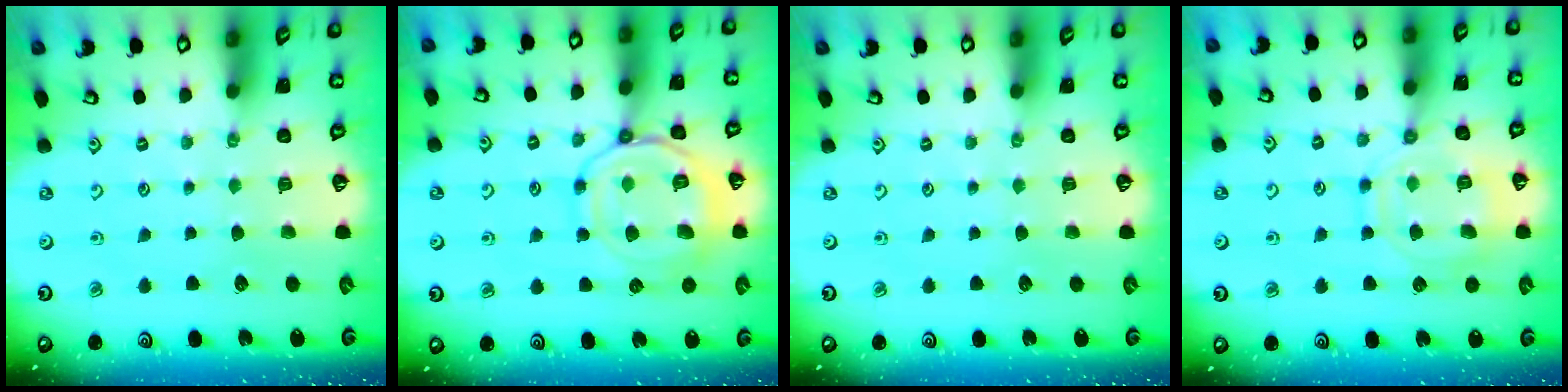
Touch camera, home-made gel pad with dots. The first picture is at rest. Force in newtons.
{"total": 14.8, "press": 14.8, "slide": 1.4}
{"total": 0.0}
{"total": 11.5, "press": 11.5, "slide": 1.1}